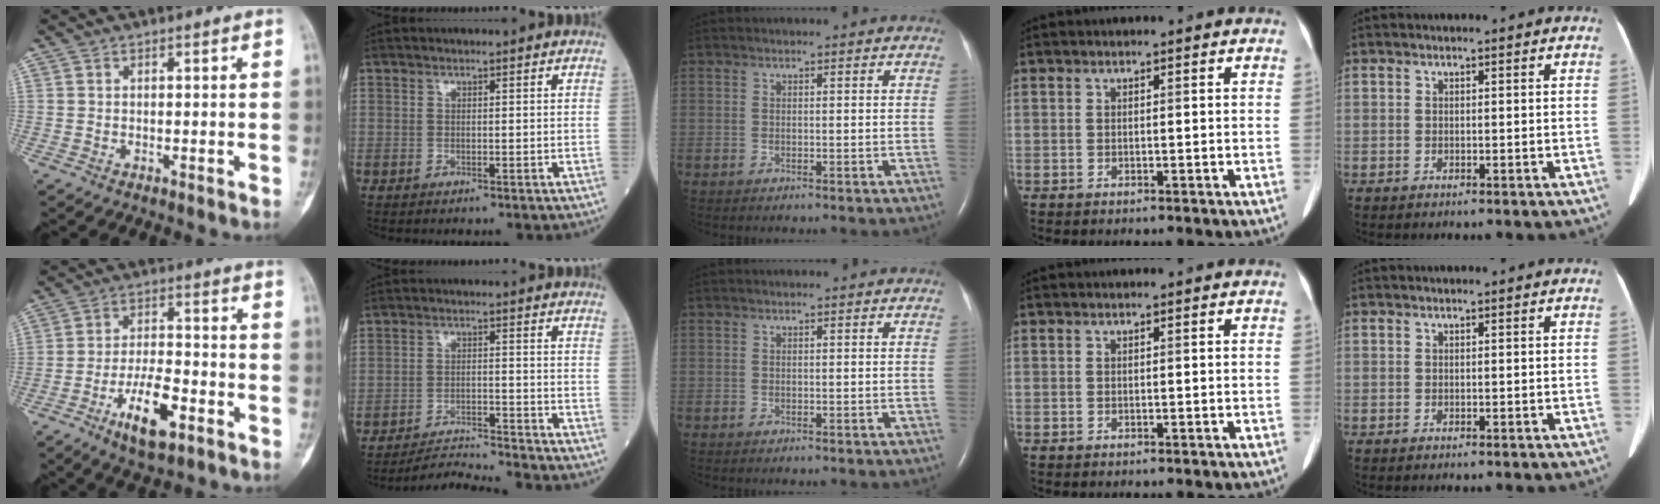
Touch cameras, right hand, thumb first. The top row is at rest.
{"thumb": {"total": 10.5, "force": [-5.1, 4.0, 8.2], "torque": [-0.143, 0.025, -0.089]}, "index": {"total": 6.9, "force": [-6.5, -2.0, -0.3], "torque": [-0.002, -0.006, -0.116]}}